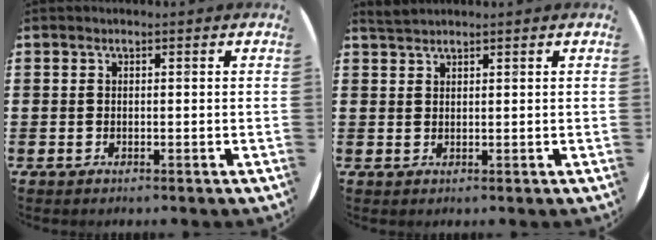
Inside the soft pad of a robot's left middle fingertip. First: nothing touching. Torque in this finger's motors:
{"motor_torque": [0.28, -0.26, -0.06, 0.00]}